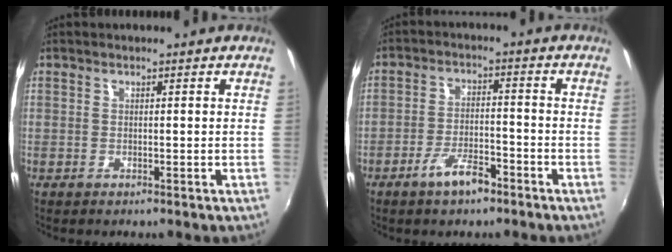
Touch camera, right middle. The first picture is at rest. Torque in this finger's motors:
{"motor_torque": [0.84, -0.73, 0.32, 0.15]}